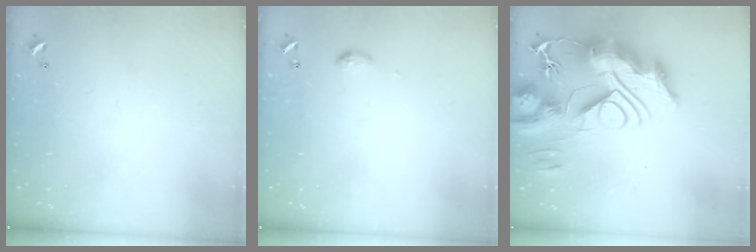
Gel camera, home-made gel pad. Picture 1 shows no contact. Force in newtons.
{"total": 4.7, "press": 4.7, "slide": 0.6}
{"total": 0.5, "press": 0.5, "slide": 0.0}